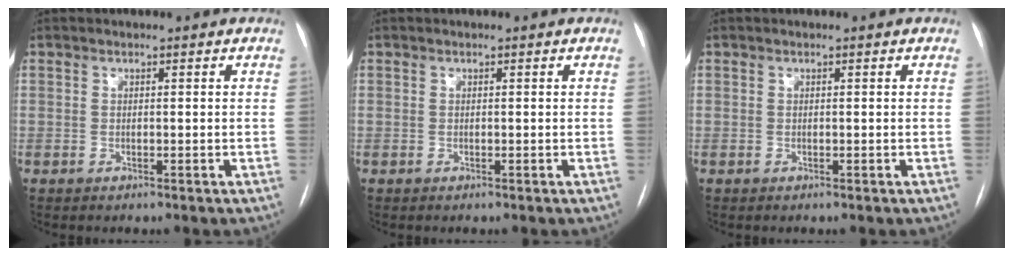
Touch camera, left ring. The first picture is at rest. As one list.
[{"total": 0.0}, {"total": 0.0}]